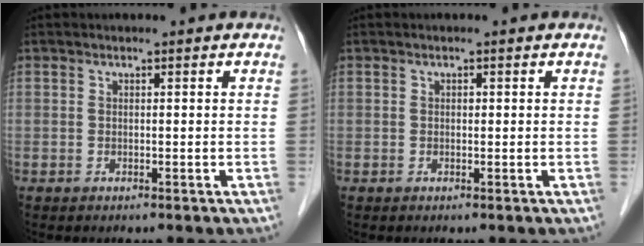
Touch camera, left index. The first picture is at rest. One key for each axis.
{"total": 0.0}